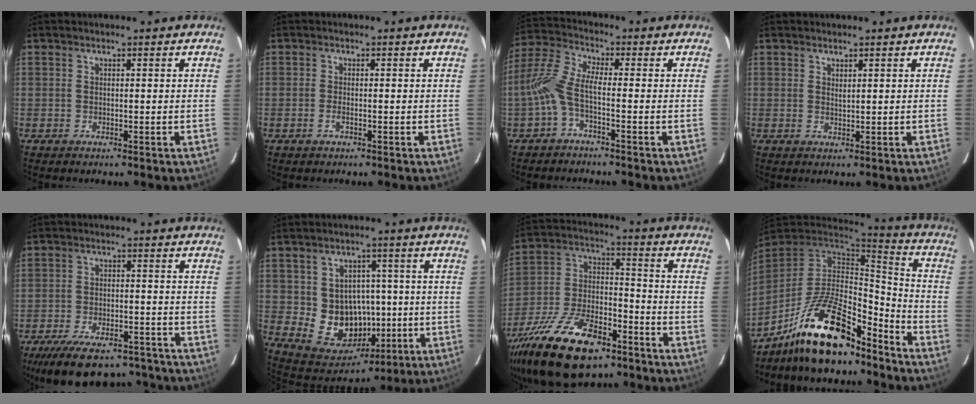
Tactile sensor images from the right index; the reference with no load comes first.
{"total": 1.3, "force": [-0.6, 0.4, 1.0], "torque": [-0.022, -0.001, -0.012]}
{"total": 7.0, "force": [-2.2, 1.7, 6.4], "torque": [-0.157, 0.013, -0.050]}
{"total": 1.0, "force": [0.7, 0.3, 0.6], "torque": [-0.010, 0.001, 0.014]}
{"total": 19.1, "force": [-15.4, 7.5, 8.4], "torque": [-0.177, -0.002, -0.211]}
{"total": 12.7, "force": [-1.2, 11.4, 5.5], "torque": [-0.111, 0.012, 0.006]}
{"total": 23.6, "force": [-14.8, 10.4, 15.2], "torque": [-0.309, -0.019, -0.251]}
{"total": 20.8, "force": [-14.7, 7.1, 12.9], "torque": [-0.254, -0.003, -0.254]}